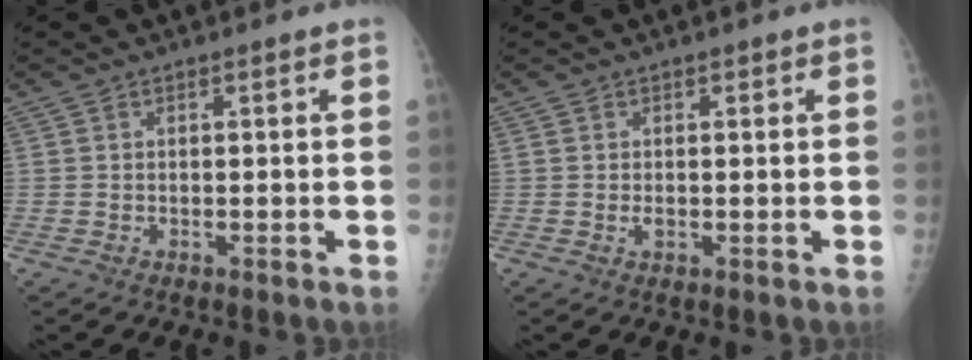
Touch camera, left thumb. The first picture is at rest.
{"total": 0.9, "force": [0.1, 0.6, 0.7], "torque": [-0.007, -0.001, 0.002]}